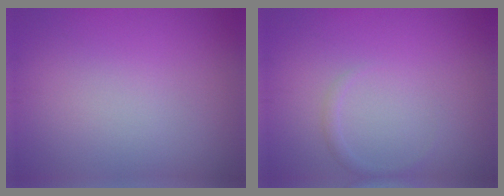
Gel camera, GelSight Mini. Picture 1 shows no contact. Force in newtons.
{"total": 0.8, "press": 0.8, "slide": 0.0}